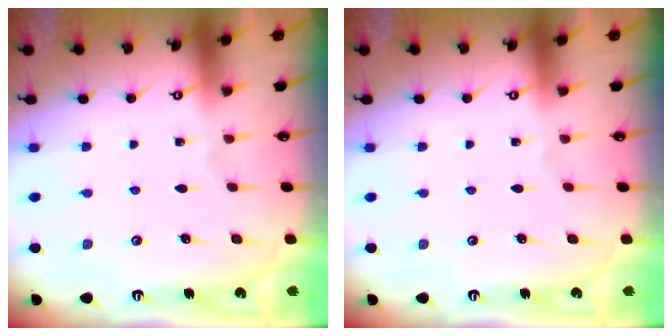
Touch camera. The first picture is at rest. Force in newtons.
{"total": 0.0}